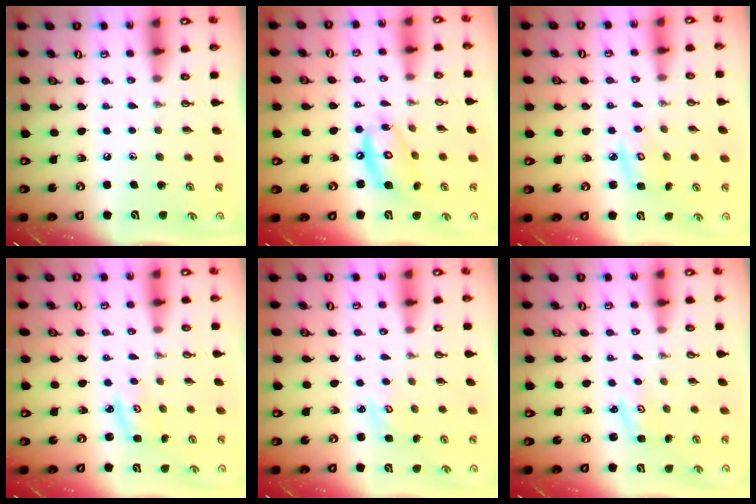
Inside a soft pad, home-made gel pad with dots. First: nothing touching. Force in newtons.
{"total": 13.0, "press": 13.0, "slide": 1.1}
{"total": 4.2, "press": 4.2, "slide": 0.2}
{"total": 2.8, "press": 2.8, "slide": 0.4}
{"total": 2.1, "press": 2.1, "slide": 0.2}
{"total": 1.6, "press": 1.6, "slide": 0.3}